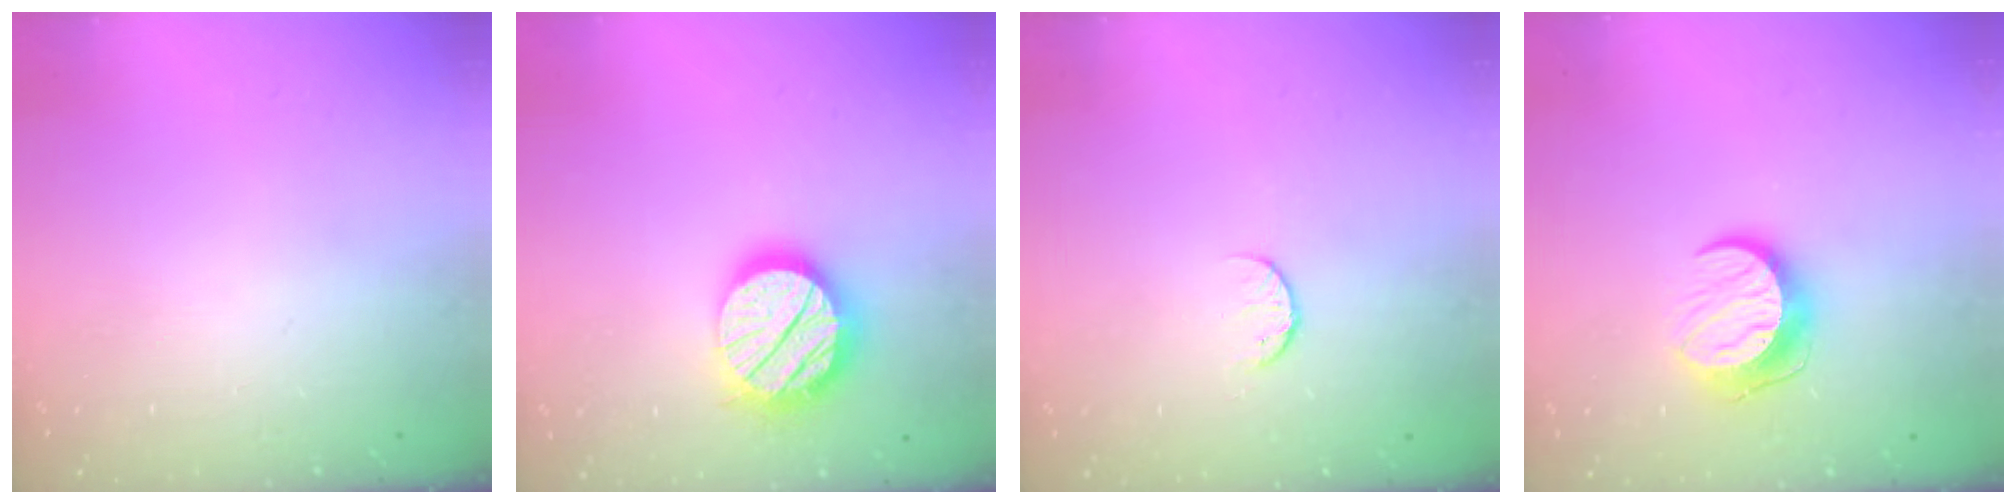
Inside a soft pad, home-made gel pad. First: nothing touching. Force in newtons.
{"total": 17.7, "press": 17.7, "slide": 0.8}
{"total": 6.5, "press": 6.4, "slide": 0.7}
{"total": 10.5, "press": 10.4, "slide": 0.8}